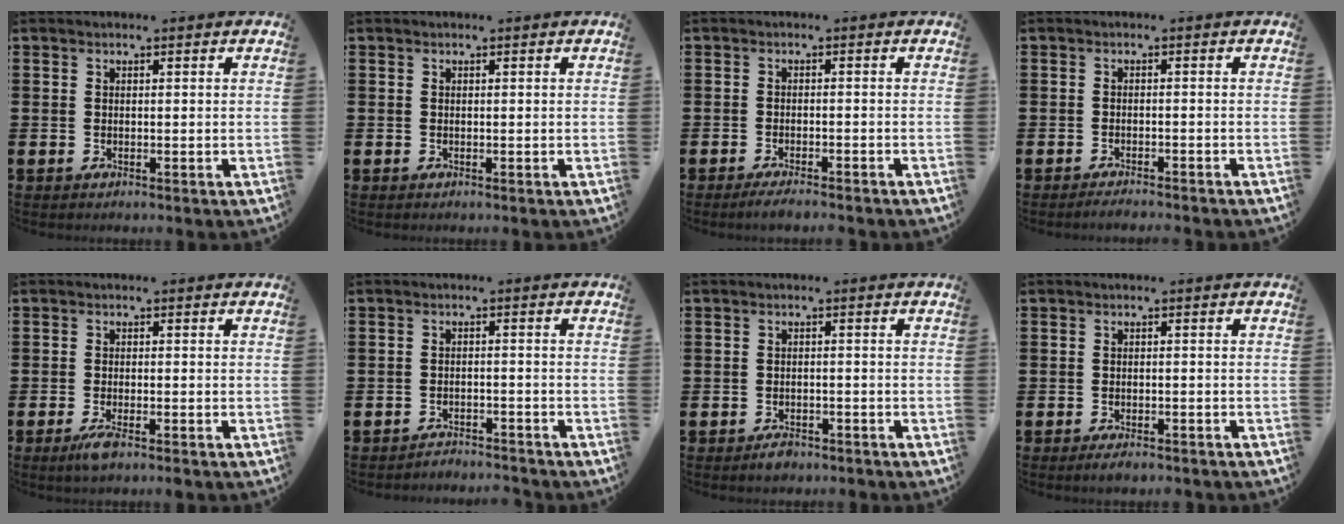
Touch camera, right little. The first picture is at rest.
{"total": 0.0}
{"total": 1.6, "force": [-1.4, 0.0, 0.8], "torque": [-0.013, 0.001, -0.026]}
{"total": 1.3, "force": [-1.2, -0.1, 0.3], "torque": [-0.007, -0.001, -0.024]}
{"total": 2.3, "force": [-1.1, 0.4, 2.0], "torque": [-0.032, -0.001, -0.021]}
{"total": 2.0, "force": [-2.0, 0.0, -0.2], "torque": [-0.003, 0.005, -0.045]}
{"total": 1.4, "force": [-1.1, 0.7, 0.4], "torque": [-0.003, -0.001, -0.027]}
{"total": 1.4, "force": [-1.1, 0.3, 0.7], "torque": [-0.006, -0.003, -0.024]}